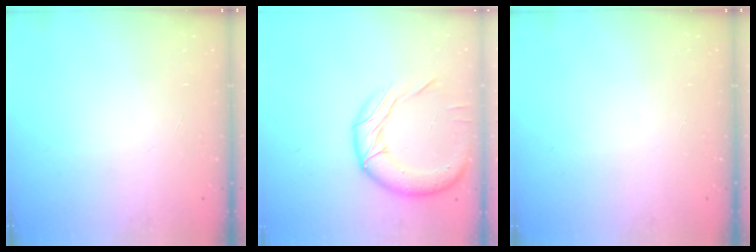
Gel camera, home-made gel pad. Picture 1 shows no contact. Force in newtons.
{"total": 16.9, "press": 16.9, "slide": 1.5}
{"total": 0.0}